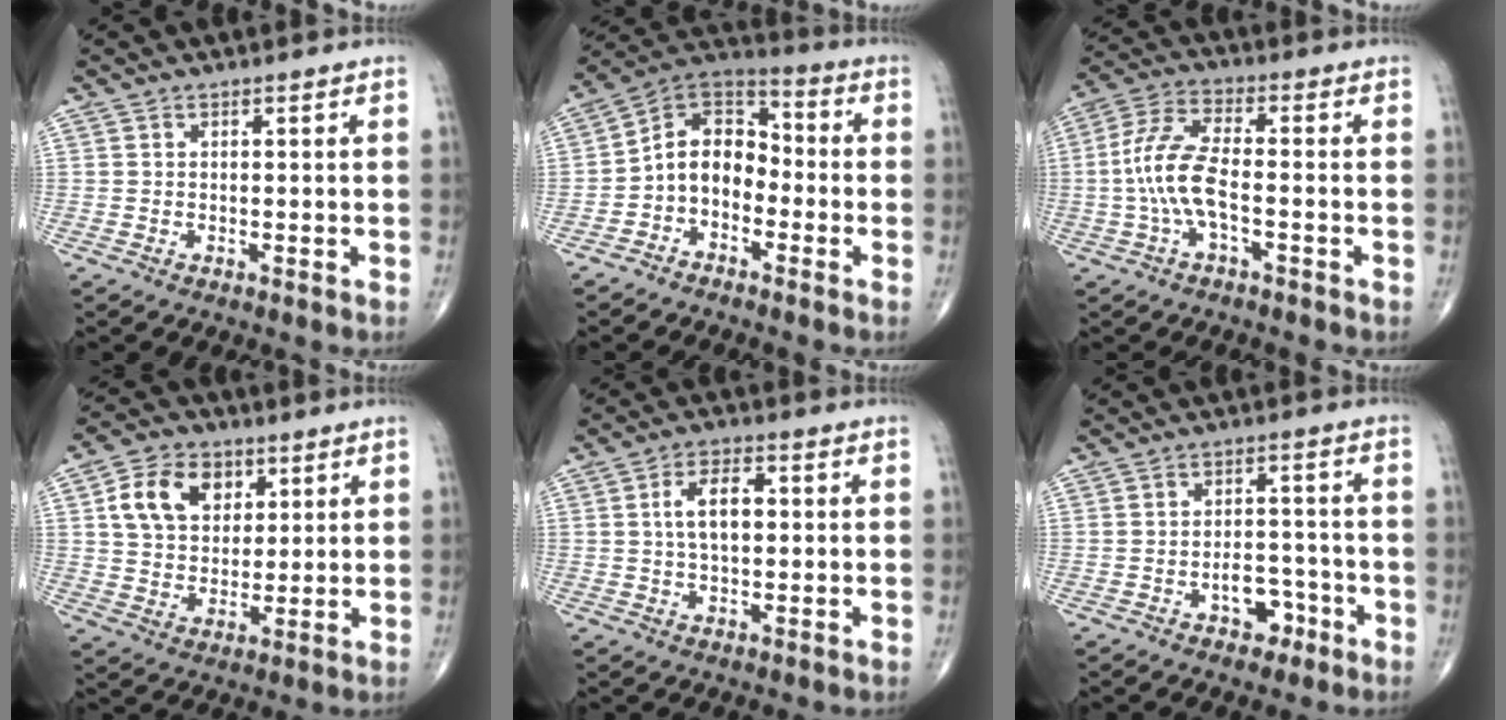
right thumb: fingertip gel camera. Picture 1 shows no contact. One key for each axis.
{"total": 10.2, "fx": -2.9, "fy": 7.6, "fz": 6.2, "tx": -0.080, "ty": 0.060, "tz": -0.071}
{"total": 9.5, "fx": -1.8, "fy": 3.7, "fz": 8.6, "tx": -0.195, "ty": 0.032, "tz": -0.040}
{"total": 11.8, "fx": 4.2, "fy": 8.6, "fz": 6.8, "tx": -0.088, "ty": -0.007, "tz": 0.074}
{"total": 6.8, "fx": 0.8, "fy": 3.7, "fz": 5.7, "tx": -0.099, "ty": 0.012, "tz": 0.010}
{"total": 5.6, "fx": -2.9, "fy": 3.5, "fz": 3.2, "tx": -0.018, "ty": 0.032, "tz": -0.043}